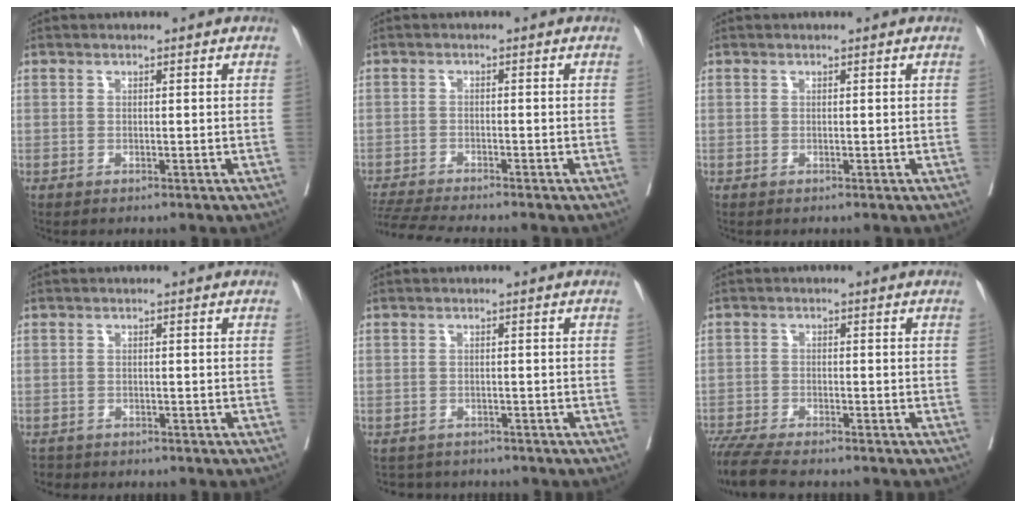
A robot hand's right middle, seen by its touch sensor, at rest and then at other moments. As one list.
[{"total": 7.3, "force": [-6.8, -0.9, 2.6], "torque": [-0.042, -0.016, -0.117]}, {"total": 0.0}, {"total": 1.8, "force": [-1.6, 0.7, -0.3], "torque": [0.001, -0.002, -0.030]}, {"total": 3.8, "force": [-3.5, 1.5, -0.1], "torque": [0.003, 0.000, -0.050]}, {"total": 7.7, "force": [-6.7, 0.6, 3.7], "torque": [-0.064, -0.020, -0.116]}]